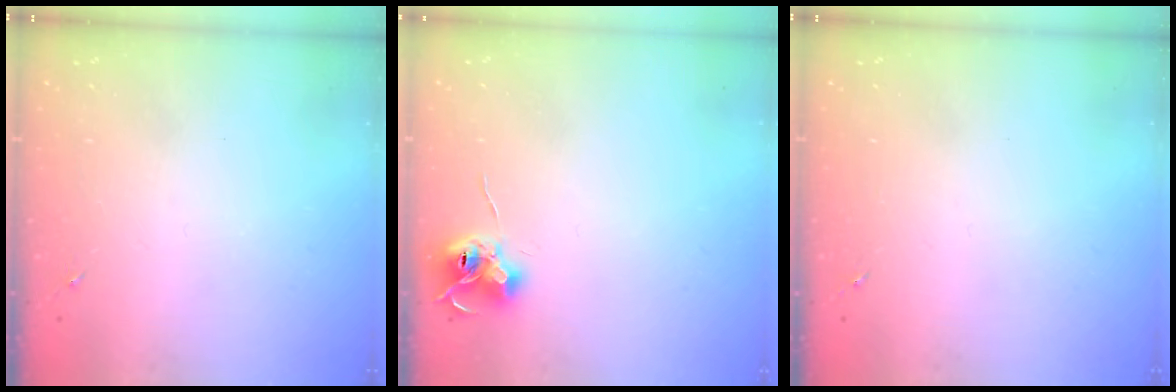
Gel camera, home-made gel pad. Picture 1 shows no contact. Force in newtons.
{"total": 8.7, "press": 8.7, "slide": 0.4}
{"total": 0.0}